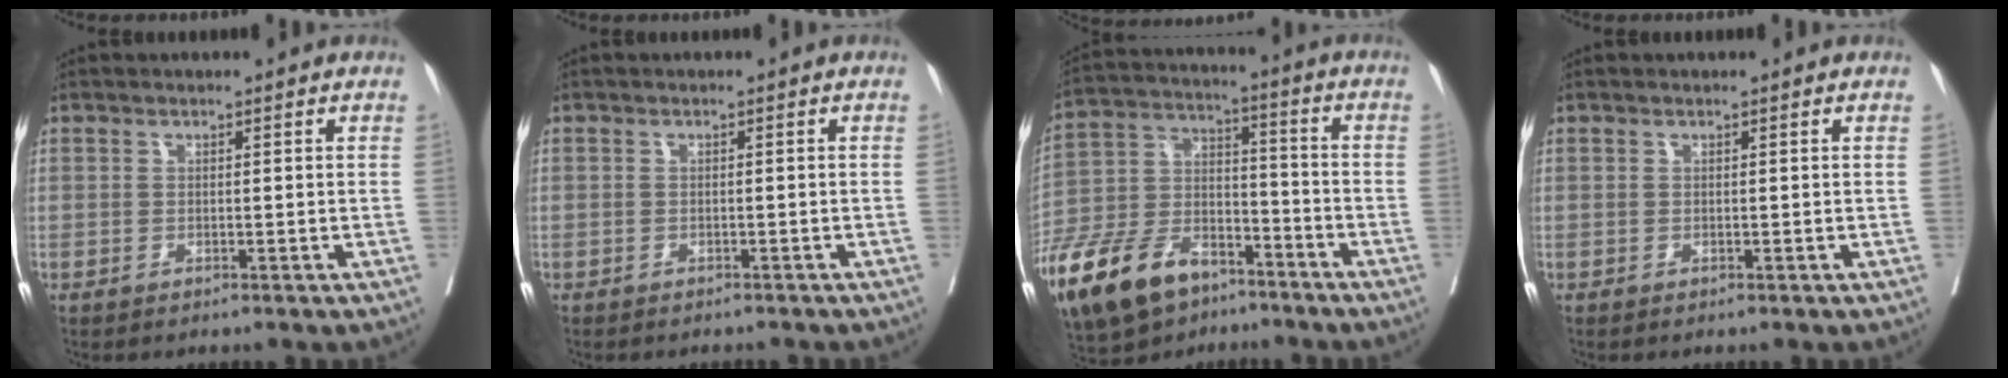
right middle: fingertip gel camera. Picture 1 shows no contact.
{"total": 2.1, "force": [-1.7, 1.2, 0.0], "torque": [-0.006, 0.002, -0.028]}
{"total": 20.5, "force": [-14.0, 10.1, 11.1], "torque": [-0.286, -0.012, -0.259]}
{"total": 0.0}